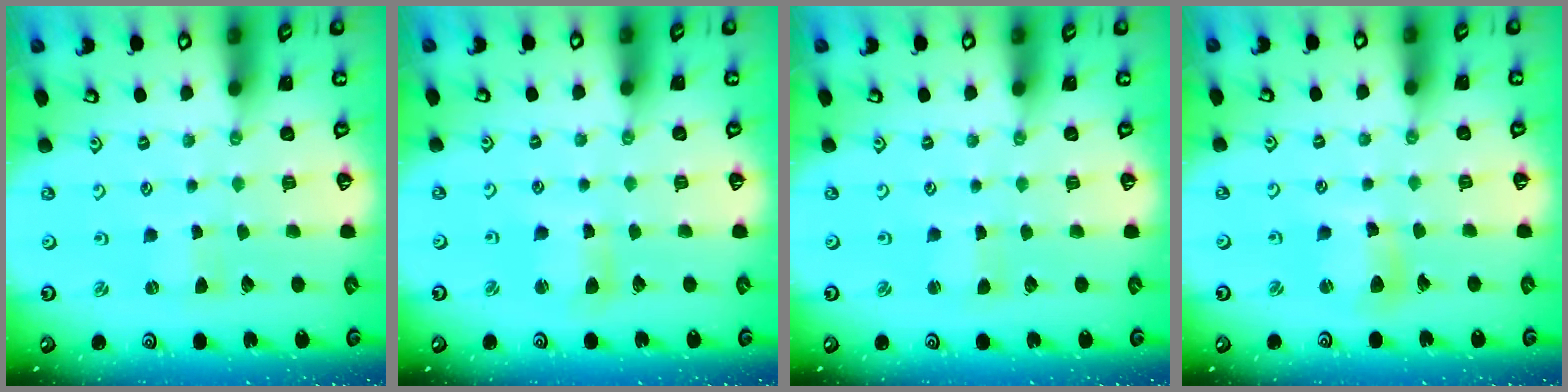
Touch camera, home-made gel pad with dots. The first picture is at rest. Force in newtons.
{"total": 4.6, "press": 4.6, "slide": 0.4}
{"total": 1.0, "press": 1.0, "slide": 0.1}
{"total": 8.1, "press": 8.0, "slide": 1.0}